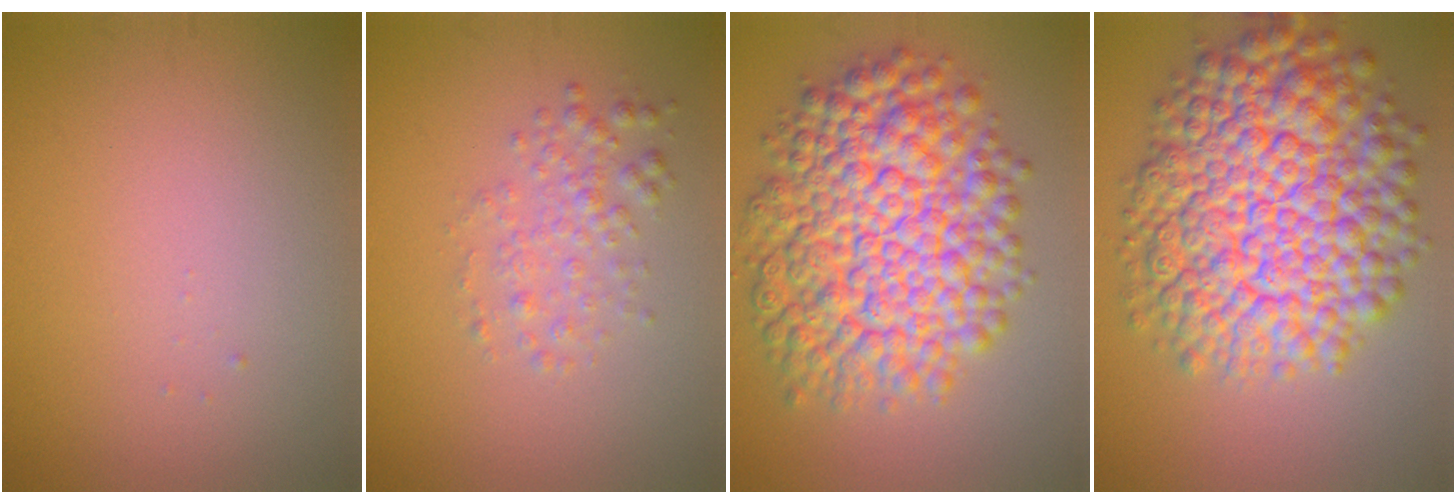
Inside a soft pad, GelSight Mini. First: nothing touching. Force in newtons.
{"total": 2.2, "press": 2.2, "slide": 0.0}
{"total": 11.4, "press": 11.4, "slide": 0.2}
{"total": 13.2, "press": 13.1, "slide": 0.4}